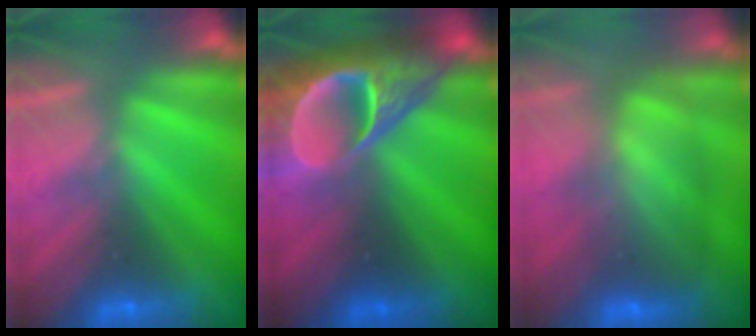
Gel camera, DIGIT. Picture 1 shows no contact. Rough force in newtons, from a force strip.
{"total": 9.1}
{"total": 9.1}